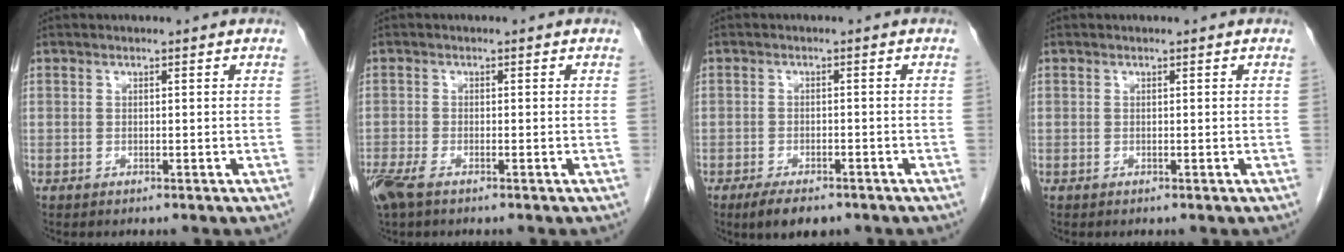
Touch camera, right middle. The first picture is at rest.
{"total": 3.8, "force": [-2.5, 1.1, 2.5], "torque": [-0.059, -0.009, -0.047]}
{"total": 5.1, "force": [-3.7, 1.9, 3.0], "torque": [-0.052, -0.007, -0.056]}
{"total": 0.0}